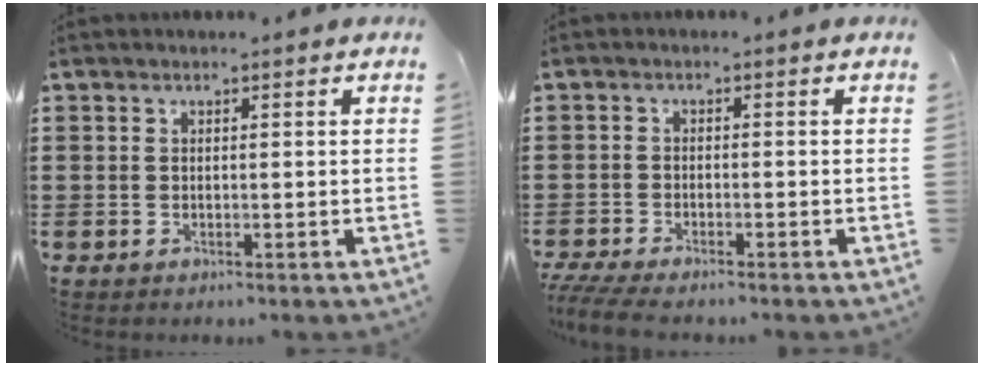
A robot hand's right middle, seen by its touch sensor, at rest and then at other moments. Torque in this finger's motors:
{"motor_torque": [1.18, -0.07, 0.41, 0.20]}